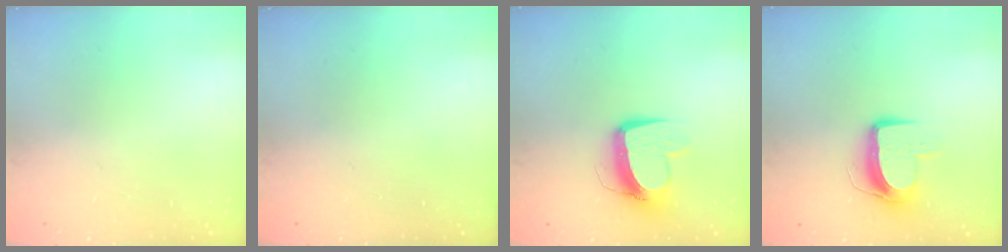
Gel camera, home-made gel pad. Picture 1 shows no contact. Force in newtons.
{"total": 0.0}
{"total": 11.4, "press": 11.3, "slide": 1.5}
{"total": 9.7, "press": 9.7, "slide": 0.6}